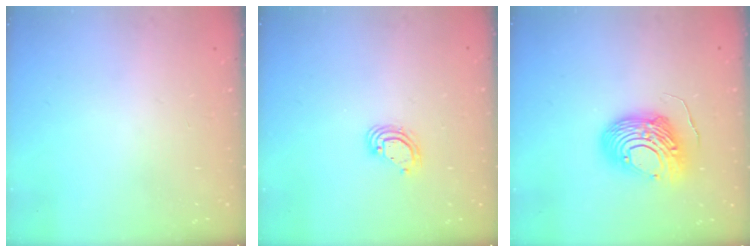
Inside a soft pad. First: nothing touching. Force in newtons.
{"total": 5.2, "press": 5.2, "slide": 0.3}
{"total": 12.6, "press": 12.6, "slide": 1.4}